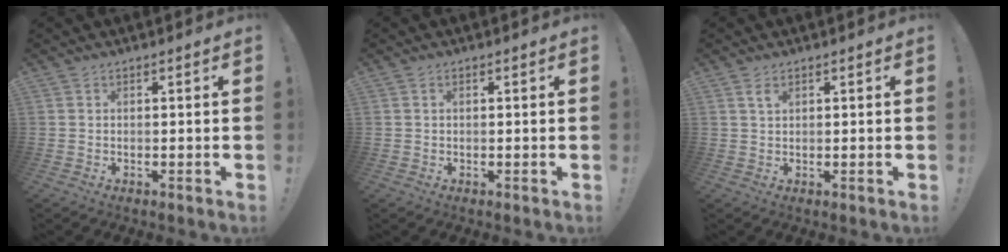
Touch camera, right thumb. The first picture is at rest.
{"total": 0.7, "force": [0.3, 0.4, 0.4], "torque": [-0.018, 0.005, 0.007]}
{"total": 2.2, "force": [1.1, 1.0, 1.7], "torque": [-0.032, 0.001, 0.019]}